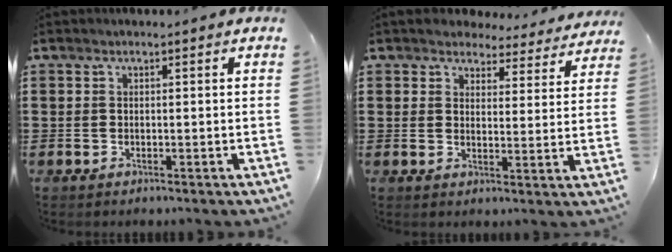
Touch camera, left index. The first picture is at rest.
{"total": 4.0, "force": [3.9, 0.9, 0.4], "torque": [-0.019, -0.022, 0.066]}